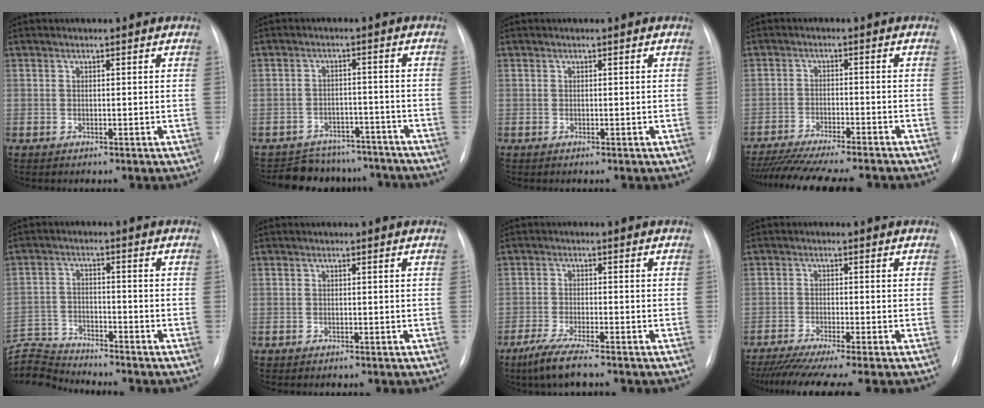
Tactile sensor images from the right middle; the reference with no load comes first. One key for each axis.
{"total": 10.5, "fx": -9.7, "fy": 4.2, "fz": 0.6, "tx": 0.000, "ty": 0.024, "tz": -0.122}
{"total": 0.0}
{"total": 17.4, "fx": -15.5, "fy": 1.4, "fz": 7.8, "tx": -0.135, "ty": -0.029, "tz": -0.220}
{"total": 7.4, "fx": -7.3, "fy": -0.8, "fz": -0.9, "tx": 0.010, "ty": 0.000, "tz": -0.138}
{"total": 0.0}
{"total": 5.8, "fx": -4.2, "fy": 0.0, "fz": 4.0, "tx": -0.083, "ty": -0.020, "tz": -0.074}
{"total": 10.1, "fx": -8.5, "fy": -1.1, "fz": 5.3, "tx": -0.064, "ty": -0.030, "tz": -0.131}